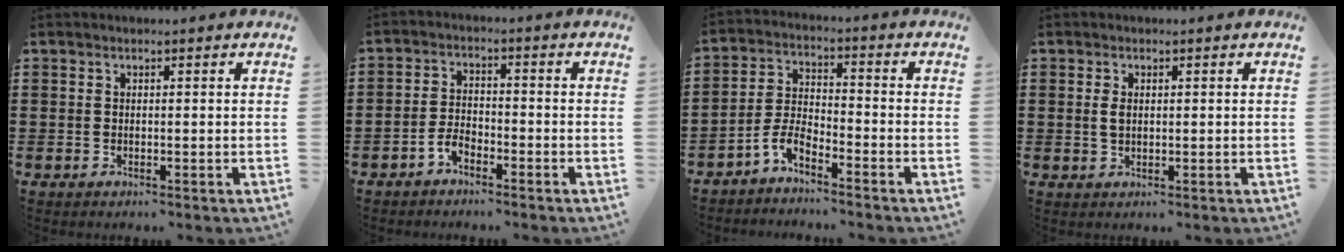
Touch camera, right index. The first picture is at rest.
{"total": 3.2, "force": [-2.4, 1.4, 1.5], "torque": [-0.047, 0.000, -0.053]}
{"total": 4.6, "force": [-4.1, 0.9, 2.0], "torque": [-0.061, -0.001, -0.089]}
{"total": 2.0, "force": [0.4, 1.0, 1.6], "torque": [-0.035, 0.007, 0.007]}